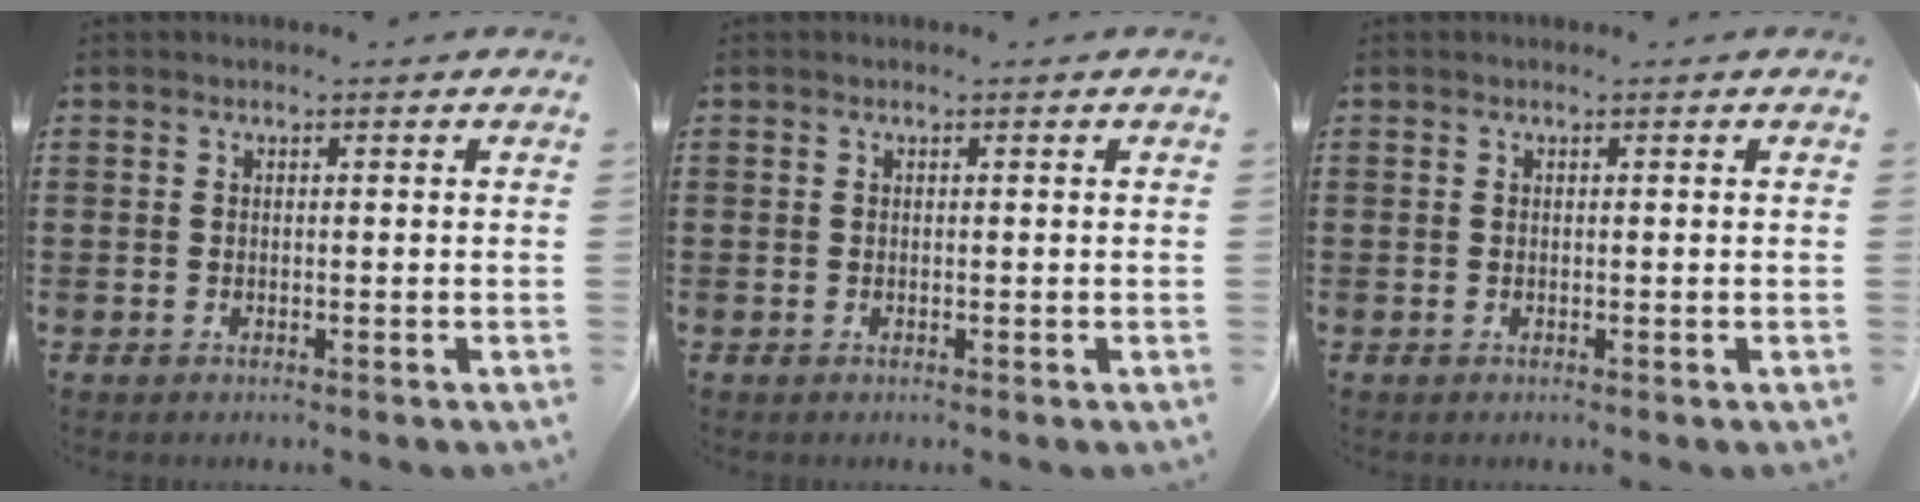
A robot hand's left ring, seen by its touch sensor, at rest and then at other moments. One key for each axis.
{"total": 0.0}
{"total": 0.0}